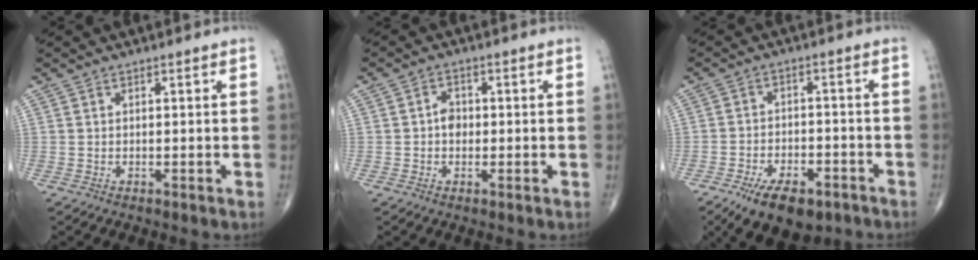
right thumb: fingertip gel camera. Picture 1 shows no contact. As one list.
[{"total": 2.8, "force": [-0.2, 2.2, 1.7], "torque": [-0.016, 0.005, -0.009]}, {"total": 12.0, "force": [-7.8, 5.7, 7.1], "torque": [-0.097, 0.032, -0.121]}]